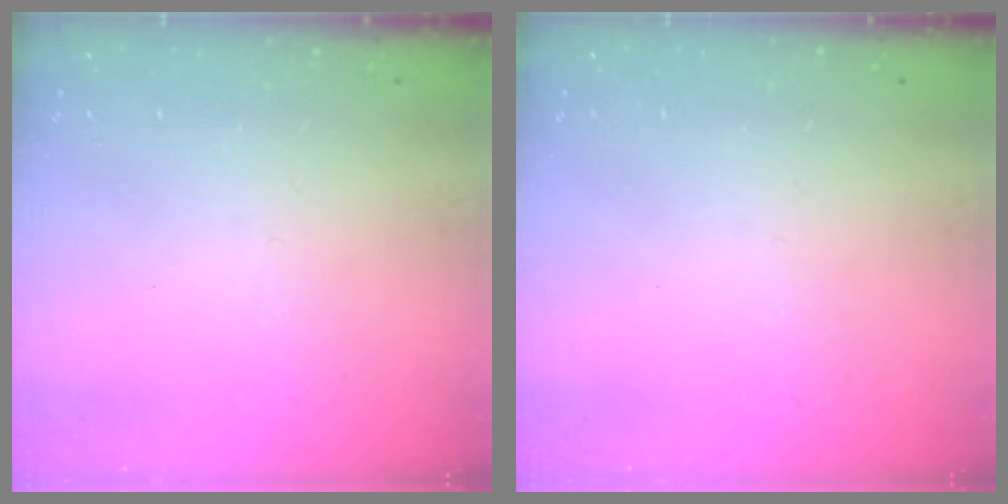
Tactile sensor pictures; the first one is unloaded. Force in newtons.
{"total": 0.0}